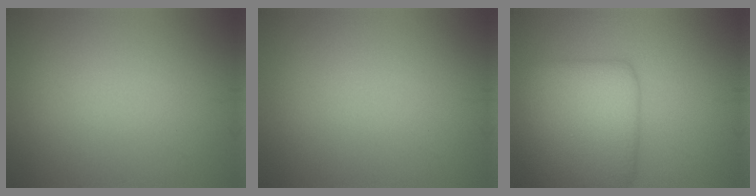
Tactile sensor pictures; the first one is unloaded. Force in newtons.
{"total": 0.0}
{"total": 7.3, "press": 7.3, "slide": 0.1}